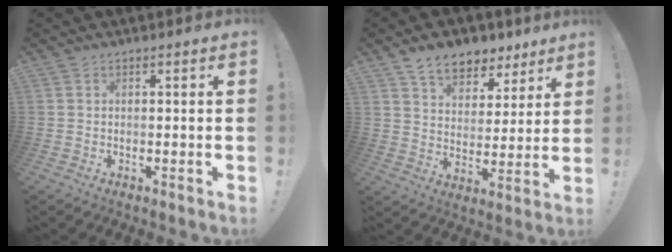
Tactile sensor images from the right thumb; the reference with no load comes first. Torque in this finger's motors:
{"motor_torque": [-0.29, 0.76, 0.56, 0.40, 0.01]}